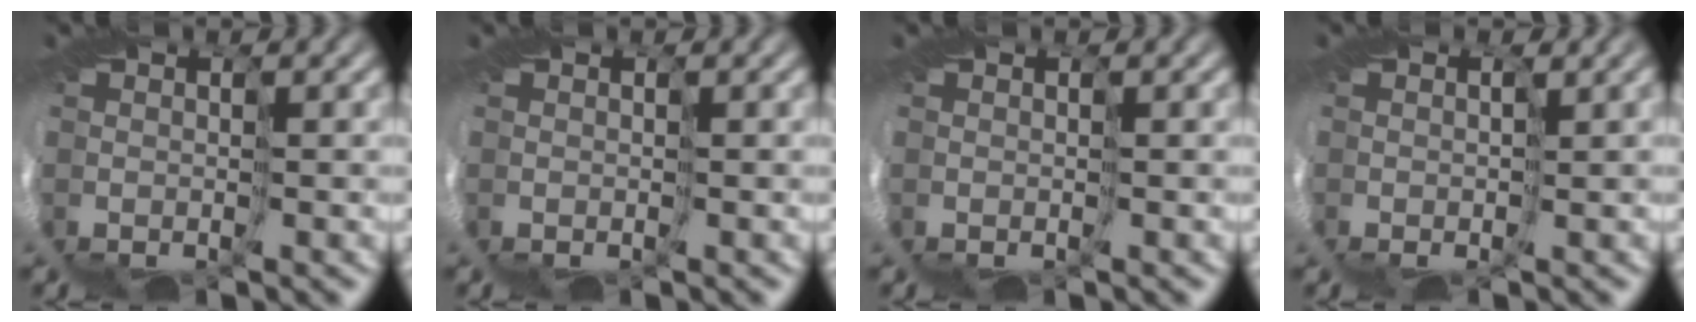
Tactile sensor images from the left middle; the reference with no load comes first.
{"total": 0.0}
{"total": 0.0}
{"total": 1.3, "force": [0.0, 0.3, 1.2], "torque": [-0.031, 0.002, -0.002]}